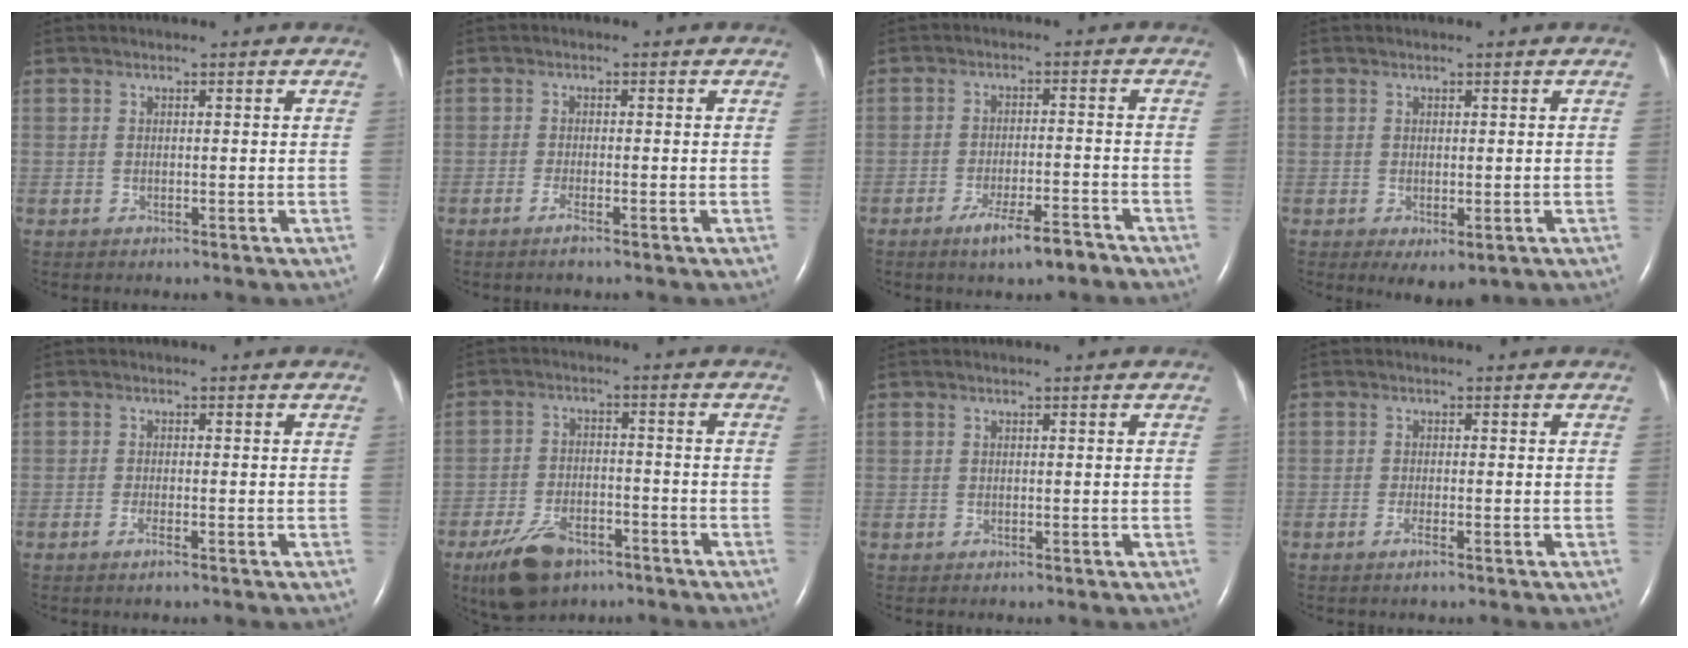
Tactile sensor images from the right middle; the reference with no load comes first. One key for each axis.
{"total": 1.6, "fx": -1.1, "fy": -0.2, "fz": 1.1, "tx": -0.029, "ty": -0.003, "tz": -0.025}
{"total": 6.2, "fx": -4.5, "fy": 0.8, "fz": 4.2, "tx": -0.078, "ty": -0.007, "tz": -0.073}
{"total": 3.1, "fx": -1.0, "fy": 1.3, "fz": 2.7, "tx": -0.036, "ty": -0.009, "tz": -0.002}
{"total": 1.5, "fx": -1.0, "fy": 0.0, "fz": 1.2, "tx": -0.029, "ty": -0.003, "tz": -0.021}
{"total": 9.0, "fx": -6.1, "fy": 4.2, "fz": 5.2, "tx": -0.108, "ty": -0.010, "tz": -0.103}
{"total": 0.0}
{"total": 1.4, "fx": -0.9, "fy": -0.1, "fz": 1.1, "tx": -0.026, "ty": -0.003, "tz": -0.019}